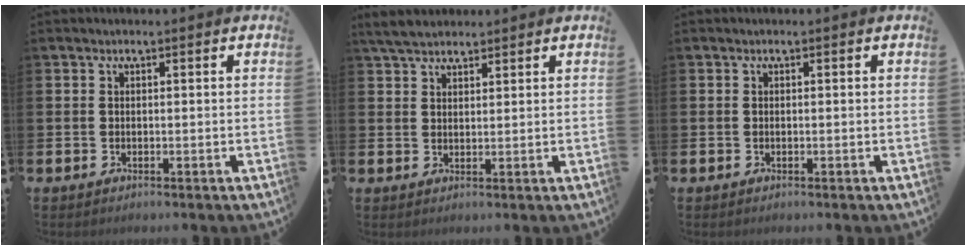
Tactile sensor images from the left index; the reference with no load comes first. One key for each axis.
{"total": 4.2, "fx": 3.9, "fy": 1.1, "fz": 1.3, "tx": -0.030, "ty": -0.008, "tz": 0.072}
{"total": 0.0}